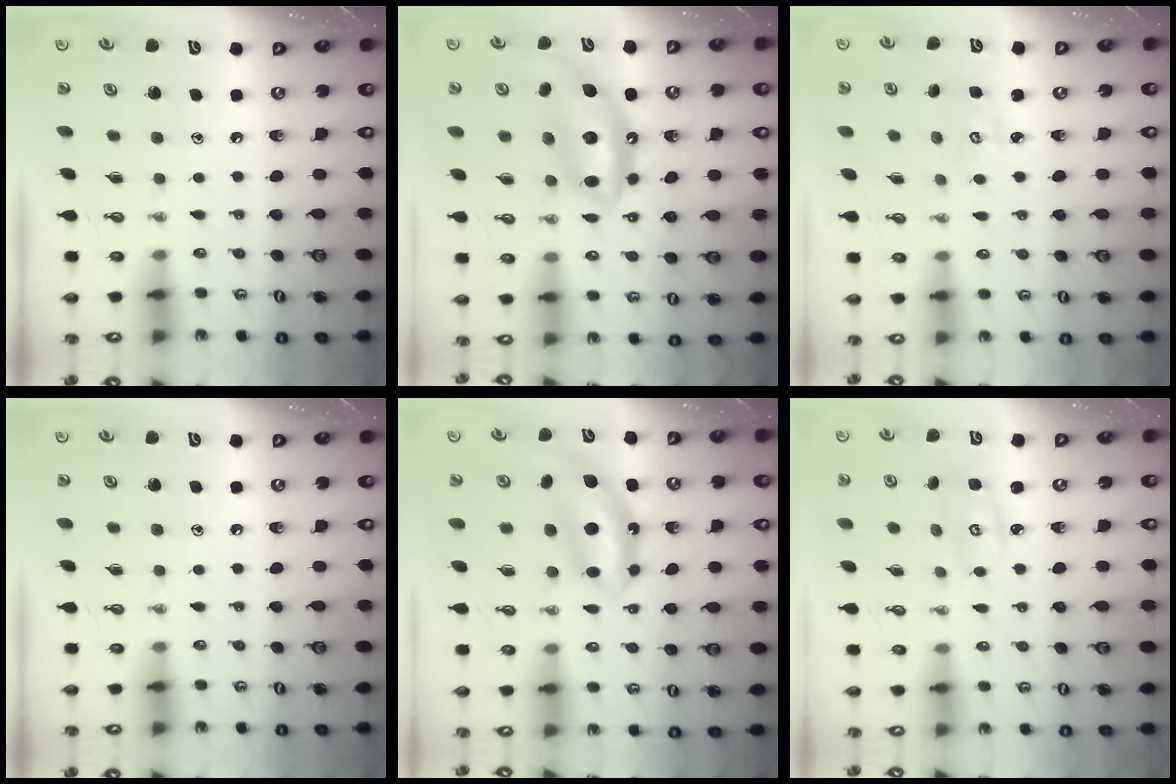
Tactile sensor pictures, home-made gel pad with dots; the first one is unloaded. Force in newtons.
{"total": 12.1, "press": 12.1, "slide": 1.0}
{"total": 2.5, "press": 2.5, "slide": 0.2}
{"total": 0.0}
{"total": 7.2, "press": 7.2, "slide": 0.2}
{"total": 2.8, "press": 2.8, "slide": 0.2}